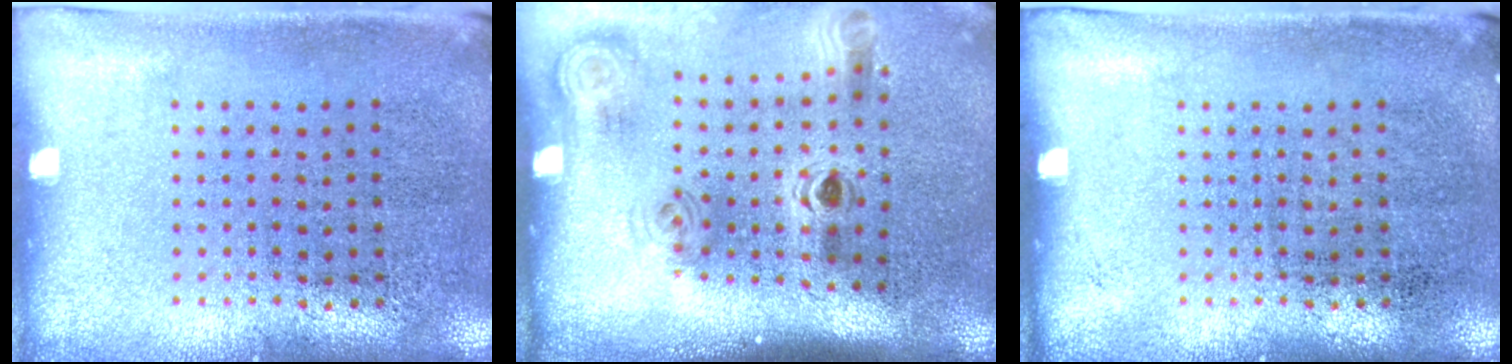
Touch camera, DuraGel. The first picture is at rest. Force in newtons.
{"total": 2.1, "press": 1.4, "slide": 1.5}
{"total": 0.0}